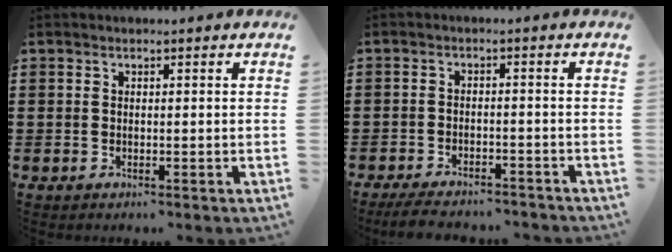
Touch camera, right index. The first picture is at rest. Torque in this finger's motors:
{"motor_torque": [-0.33, 0.36, 0.15, 0.05]}